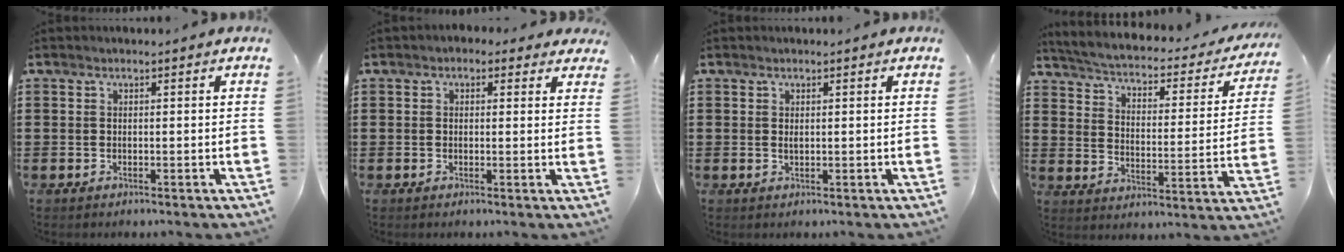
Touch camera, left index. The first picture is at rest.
{"total": 1.5, "force": [0.8, 1.2, 0.6], "torque": [-0.008, 0.006, 0.012]}
{"total": 0.7, "force": [0.2, 0.3, 0.6], "torque": [-0.013, 0.001, 0.002]}
{"total": 2.2, "force": [1.9, 0.1, 1.2], "torque": [-0.040, -0.028, 0.020]}